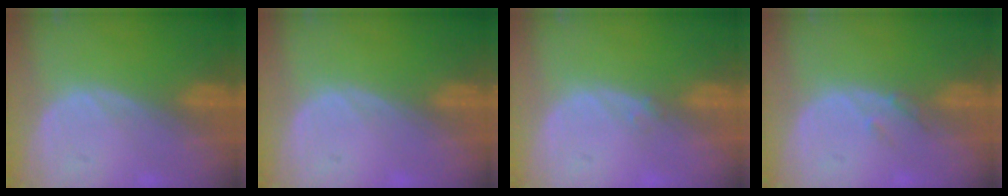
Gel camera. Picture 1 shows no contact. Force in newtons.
{"total": 0.0}
{"total": 0.8, "press": 0.7, "slide": 0.4}
{"total": 1.5, "press": 1.3, "slide": 0.7}